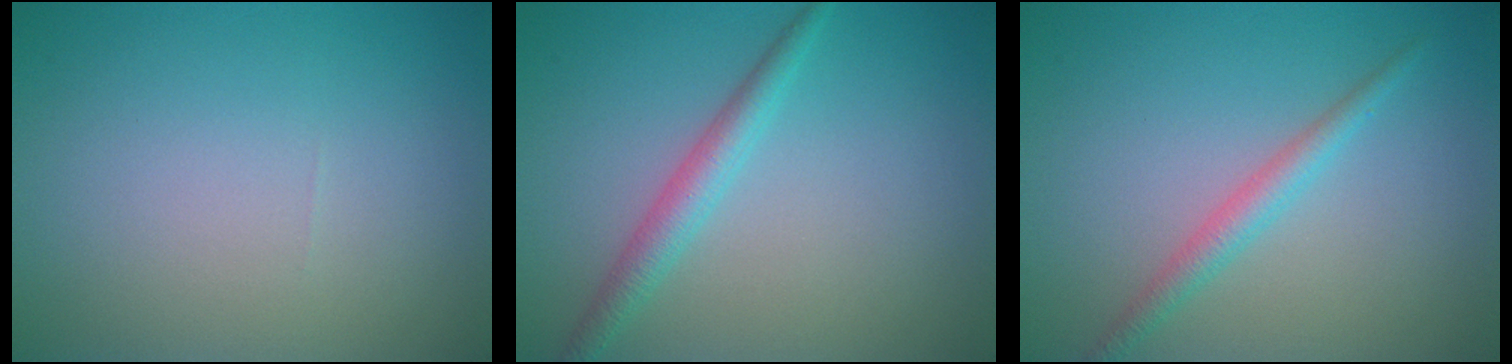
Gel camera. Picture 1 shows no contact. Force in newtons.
{"total": 2.5, "press": 2.5, "slide": 0.1}
{"total": 2.1, "press": 2.1, "slide": 0.0}